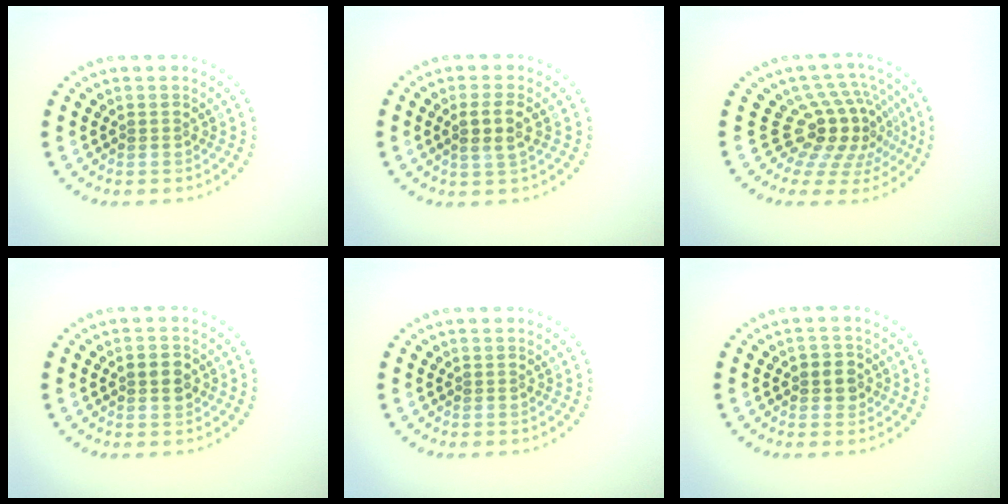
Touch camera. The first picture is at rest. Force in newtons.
{"total": 2.1, "press": 1.9, "slide": 0.9}
{"total": 5.3, "press": 3.7, "slide": 3.8}
{"total": 1.8, "press": 1.7, "slide": 0.2}
{"total": 0.0}
{"total": 1.9, "press": 1.8, "slide": 0.7}